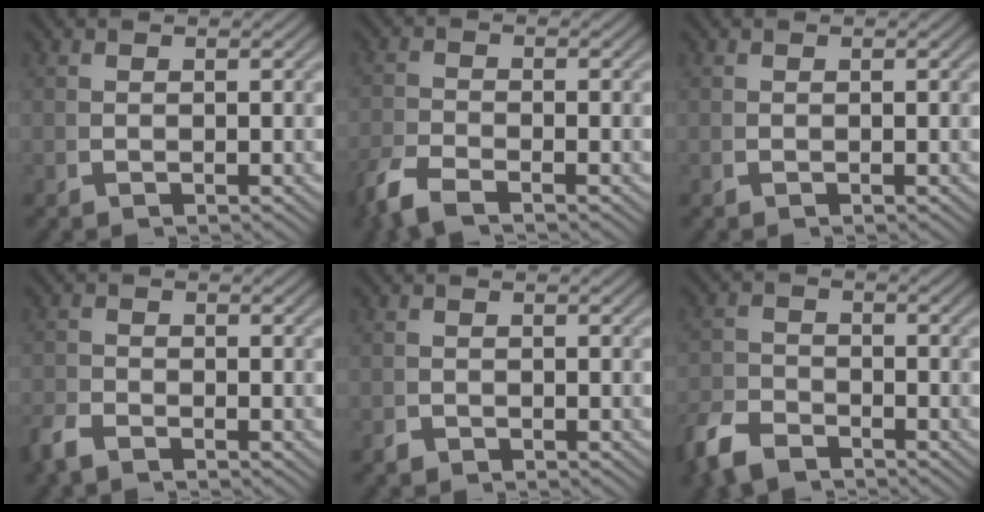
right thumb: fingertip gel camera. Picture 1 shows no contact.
{"total": 2.7, "force": [-2.3, 0.8, 1.1], "torque": [-0.027, -0.007, -0.044]}
{"total": 0.0}
{"total": 1.5, "force": [-1.4, 0.2, 0.2], "torque": [0.004, 0.000, -0.032]}
{"total": 0.8, "force": [-0.8, 0.0, -0.2], "torque": [0.007, -0.005, -0.014]}
{"total": 3.4, "force": [-3.1, 1.1, 0.7], "torque": [-0.007, -0.008, -0.055]}